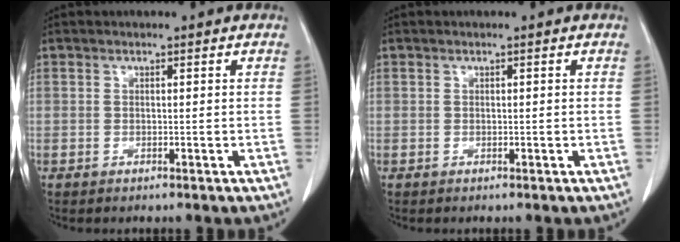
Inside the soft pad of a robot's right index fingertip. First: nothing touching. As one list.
[{"total": 0.0}]